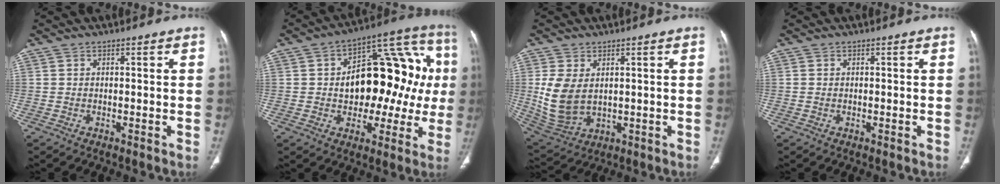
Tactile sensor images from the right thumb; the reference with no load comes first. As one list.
[{"total": 22.4, "force": [1.1, 13.3, 18.0], "torque": [-0.199, 0.041, 0.018]}, {"total": 10.1, "force": [1.3, 6.8, 7.3], "torque": [-0.143, -0.010, 0.047]}, {"total": 0.0}]